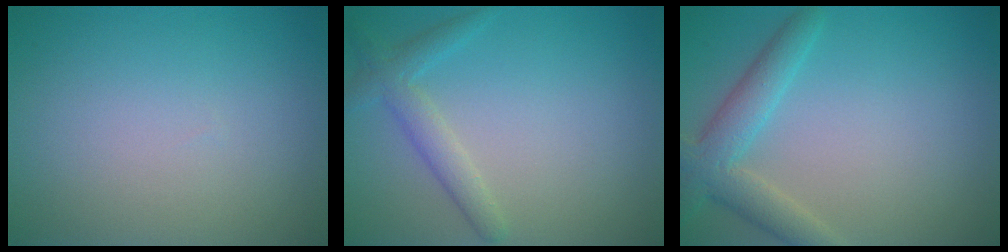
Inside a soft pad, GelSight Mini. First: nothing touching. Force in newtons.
{"total": 2.5, "press": 2.5, "slide": 0.1}
{"total": 4.0, "press": 4.0, "slide": 0.1}